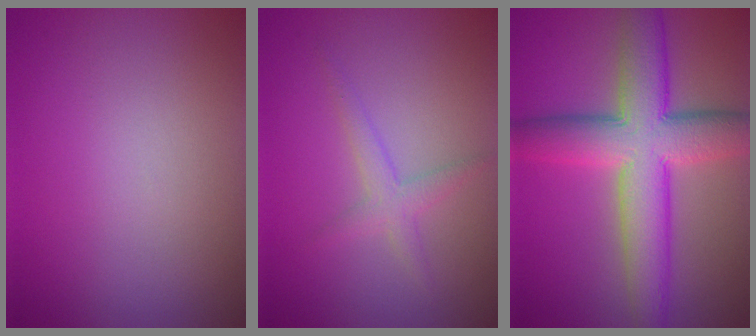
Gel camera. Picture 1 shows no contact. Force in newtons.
{"total": 1.8, "press": 1.8, "slide": 0.0}
{"total": 9.5, "press": 9.5, "slide": 0.0}